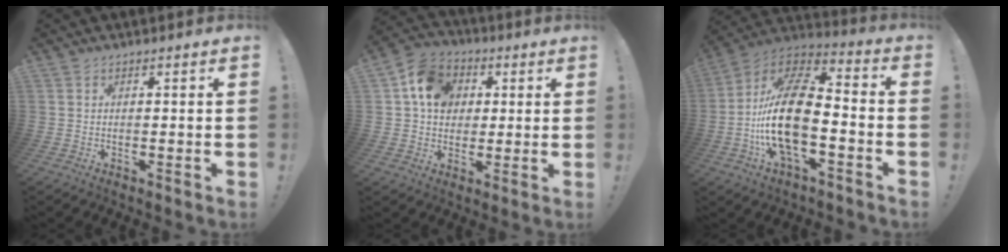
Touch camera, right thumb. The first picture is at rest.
{"total": 12.9, "force": [3.3, 10.9, 6.0], "torque": [-0.092, 0.007, 0.070]}
{"total": 22.5, "force": [-4.7, 10.3, 19.4], "torque": [-0.386, 0.030, -0.077]}